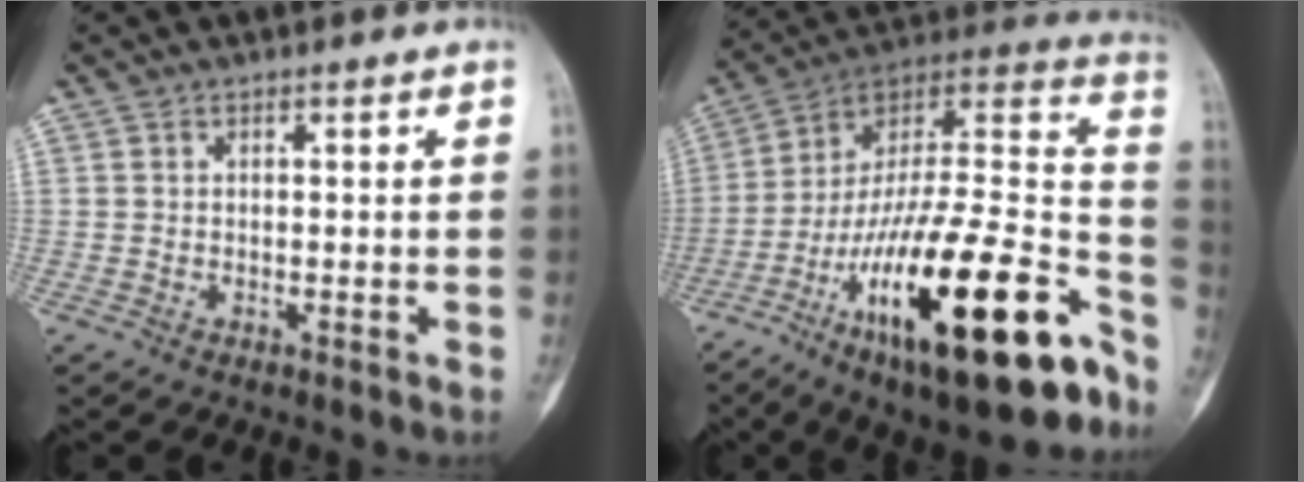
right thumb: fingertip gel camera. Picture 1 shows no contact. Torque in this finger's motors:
{"motor_torque": [3.44, 1.57, 1.41, -1.36, 0.81]}